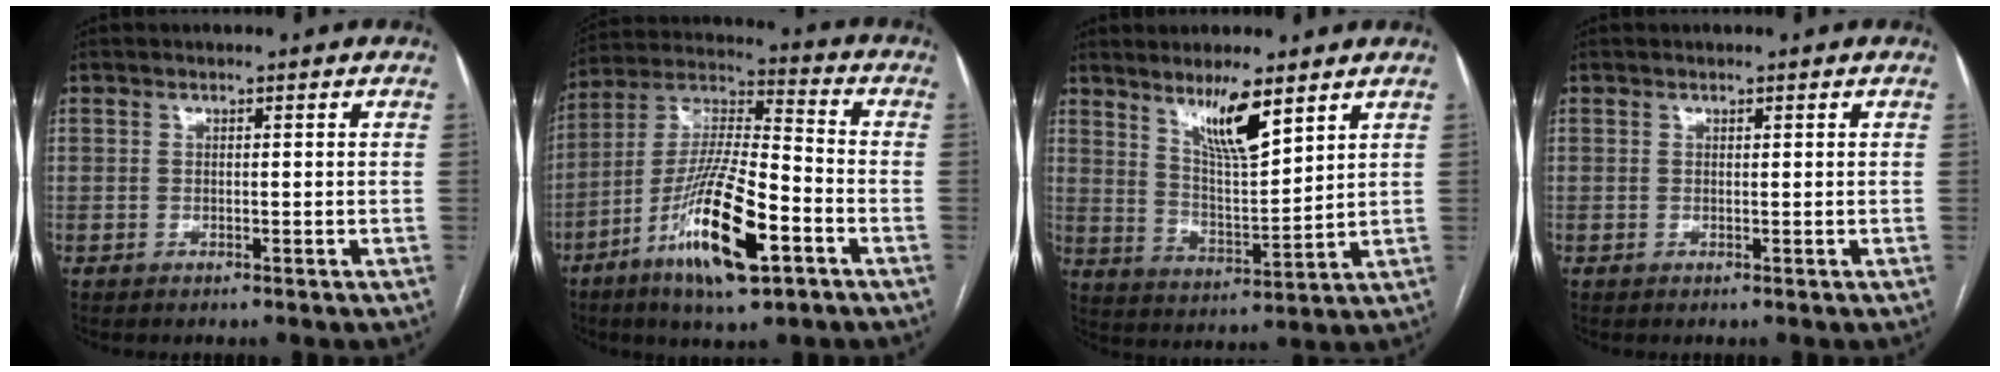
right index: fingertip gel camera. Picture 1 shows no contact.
{"total": 17.0, "force": [-7.6, 3.2, 14.9], "torque": [-0.292, -0.014, -0.133]}
{"total": 9.1, "force": [6.0, 1.1, 6.8], "torque": [-0.122, -0.012, 0.114]}
{"total": 0.0}